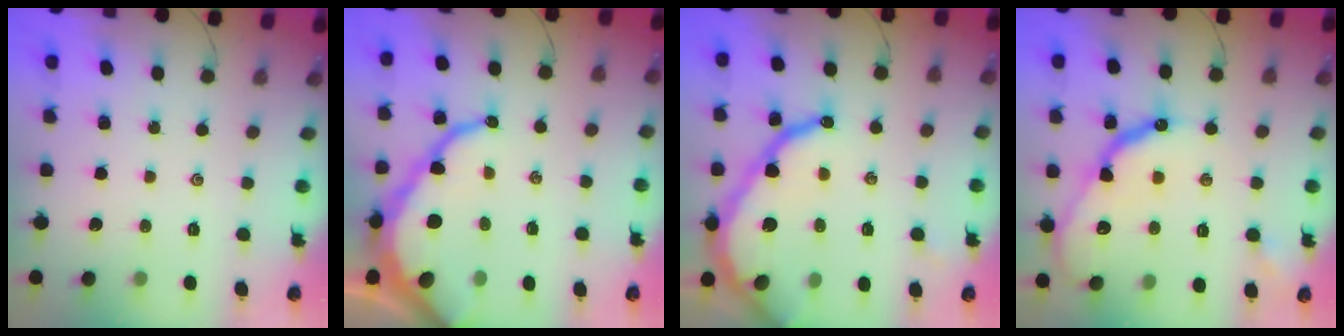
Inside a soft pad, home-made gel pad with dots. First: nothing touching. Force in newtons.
{"total": 14.5, "press": 14.4, "slide": 1.3}
{"total": 17.2, "press": 17.1, "slide": 1.5}
{"total": 16.0, "press": 15.9, "slide": 0.8}